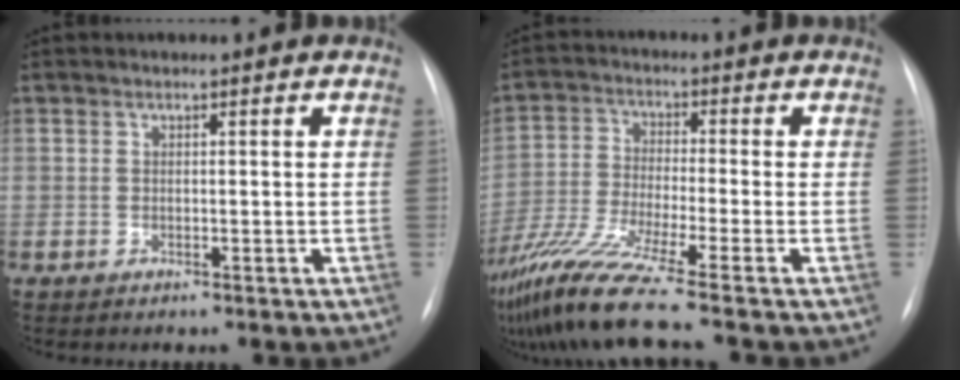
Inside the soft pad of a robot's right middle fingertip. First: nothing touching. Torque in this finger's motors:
{"motor_torque": [1.10, -1.04, 0.35, 0.14]}